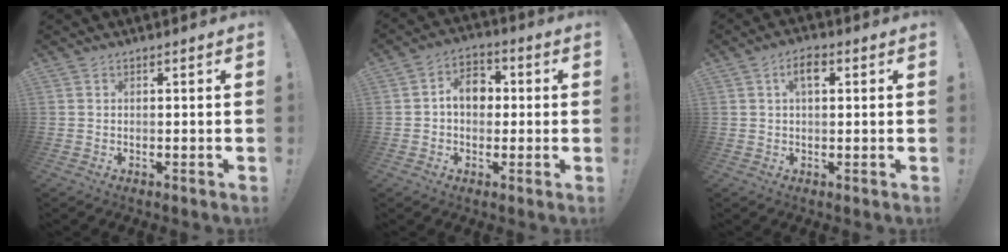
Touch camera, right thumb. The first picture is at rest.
{"total": 9.2, "force": [0.9, 6.8, 6.0], "torque": [-0.086, 0.011, 0.018]}
{"total": 4.9, "force": [1.6, 2.2, 4.1], "torque": [-0.060, 0.003, 0.023]}